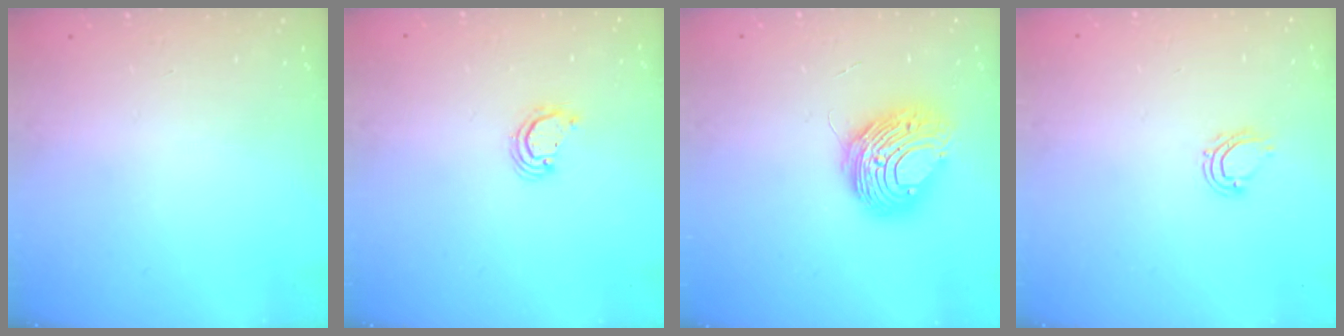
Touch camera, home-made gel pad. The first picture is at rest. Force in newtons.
{"total": 2.2, "press": 2.2, "slide": 0.2}
{"total": 10.5, "press": 10.5, "slide": 1.3}
{"total": 6.0, "press": 5.9, "slide": 1.0}